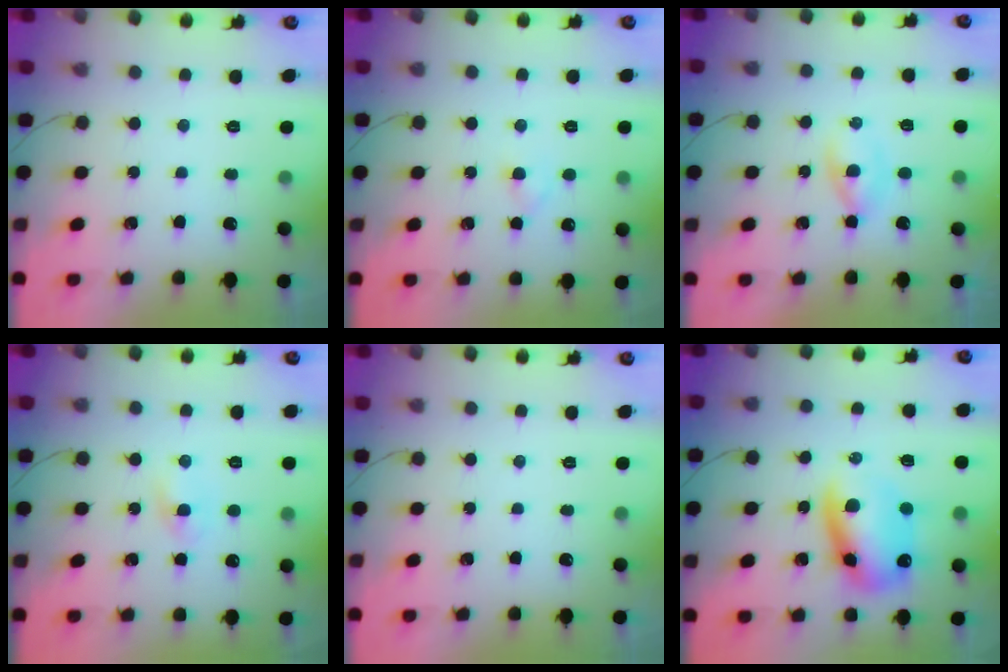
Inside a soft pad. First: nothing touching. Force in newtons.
{"total": 2.1, "press": 1.8, "slide": 1.1}
{"total": 2.1, "press": 1.7, "slide": 1.2}
{"total": 1.8, "press": 1.5, "slide": 0.9}
{"total": 0.0}
{"total": 11.7, "press": 11.3, "slide": 3.0}